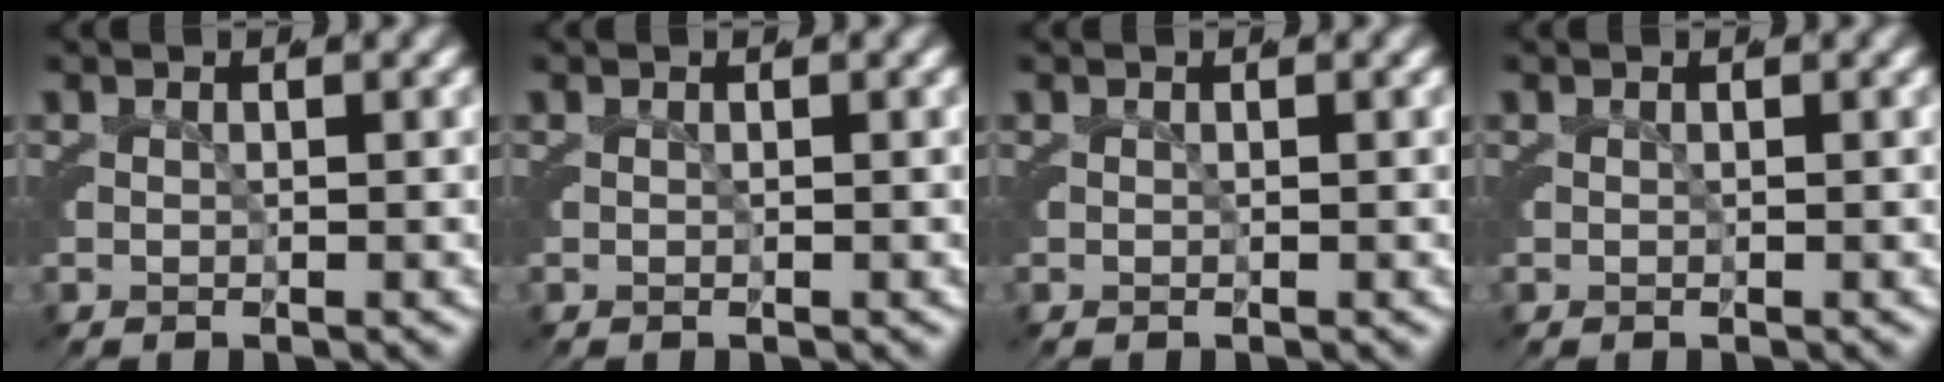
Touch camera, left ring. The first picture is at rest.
{"total": 0.0}
{"total": 0.0}
{"total": 0.0}